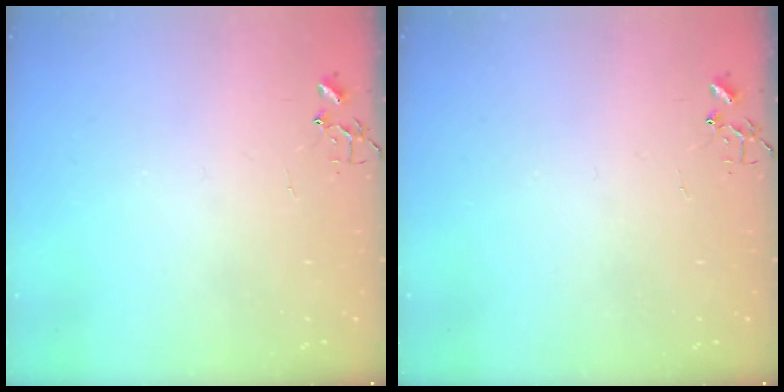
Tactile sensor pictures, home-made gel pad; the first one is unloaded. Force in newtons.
{"total": 0.0}